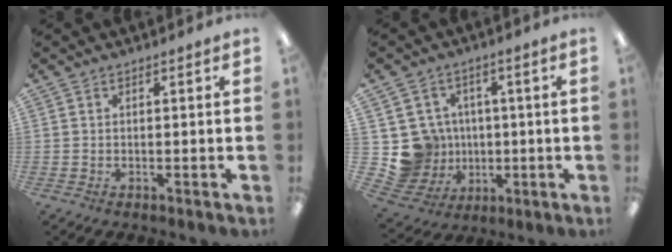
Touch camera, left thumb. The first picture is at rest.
{"total": 11.1, "force": [-0.3, 10.9, 2.2], "torque": [-0.071, 0.007, 0.012]}